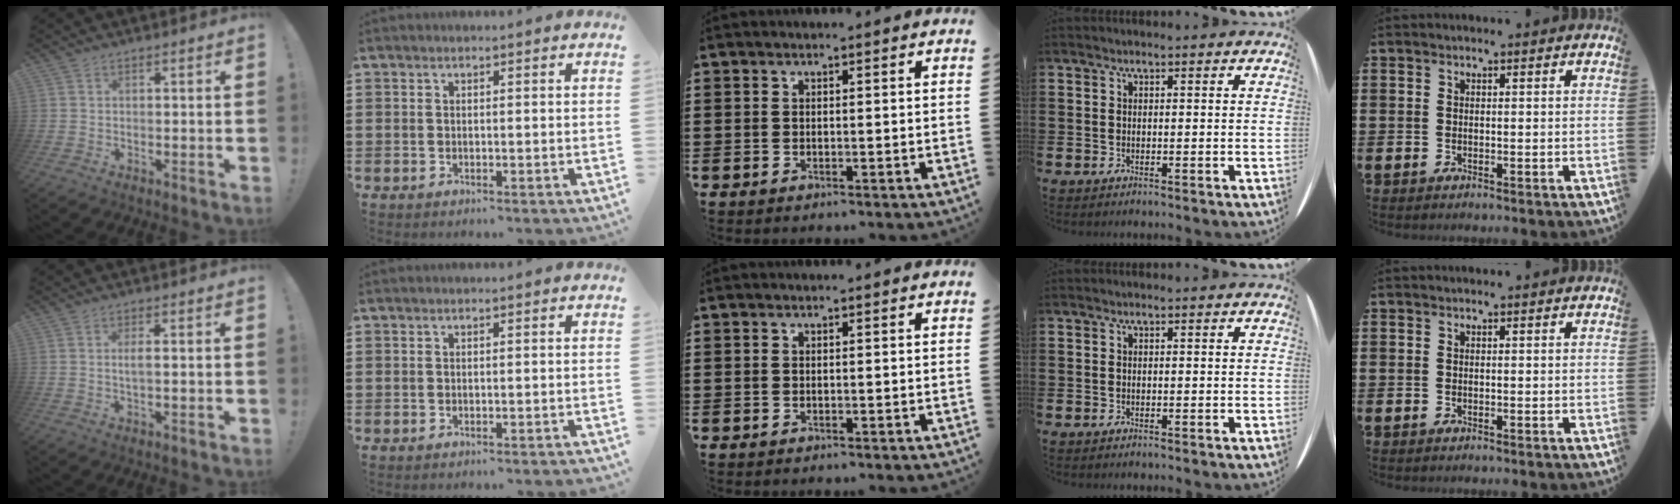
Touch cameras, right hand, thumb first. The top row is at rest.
{"thumb": {"total": 2.6, "force": [-0.1, 0.4, 2.5], "torque": [-0.043, 0.000, -0.006]}, "index": {"total": 0.6, "force": [-0.6, 0.0, 0.2], "torque": [-0.005, -0.002, -0.011]}}